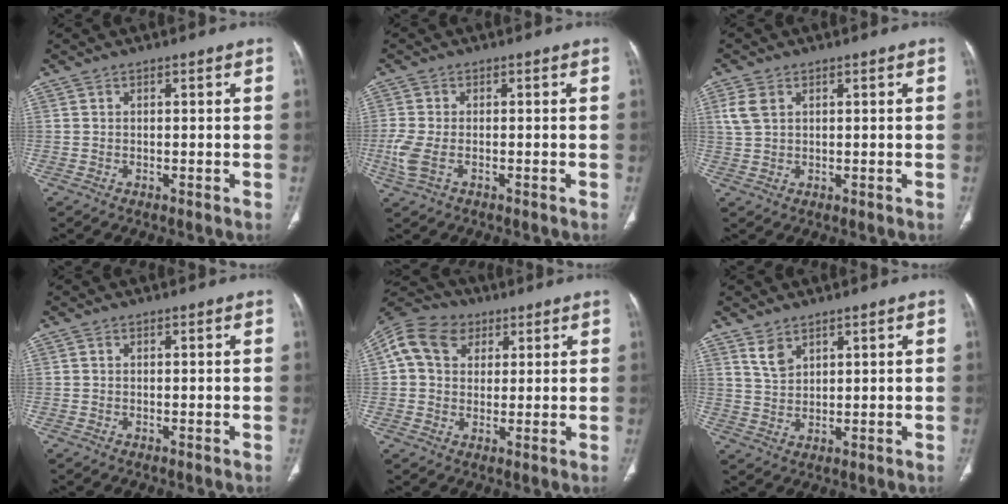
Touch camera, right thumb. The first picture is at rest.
{"total": 4.5, "force": [-1.4, 2.3, 3.6], "torque": [-0.105, -0.002, -0.027]}
{"total": 4.0, "force": [1.7, 2.6, 2.5], "torque": [-0.058, 0.003, 0.042]}
{"total": 0.0}
{"total": 11.7, "force": [4.0, 9.3, 5.9], "torque": [-0.100, 0.017, 0.064]}
{"total": 3.5, "force": [2.5, 1.9, 1.7], "torque": [-0.027, -0.015, 0.058]}